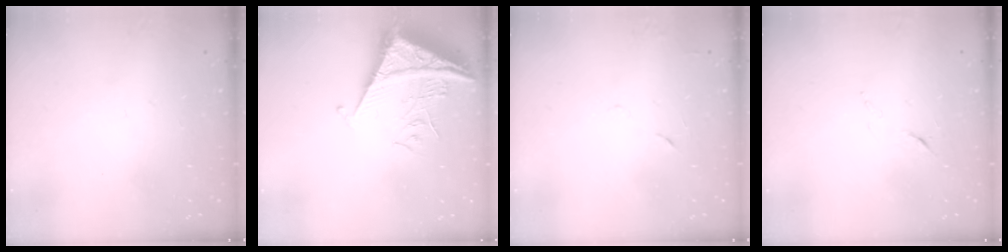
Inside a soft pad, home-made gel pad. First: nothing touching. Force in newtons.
{"total": 8.5, "press": 8.5, "slide": 0.8}
{"total": 3.9, "press": 3.8, "slide": 0.9}
{"total": 6.1, "press": 6.0, "slide": 0.7}